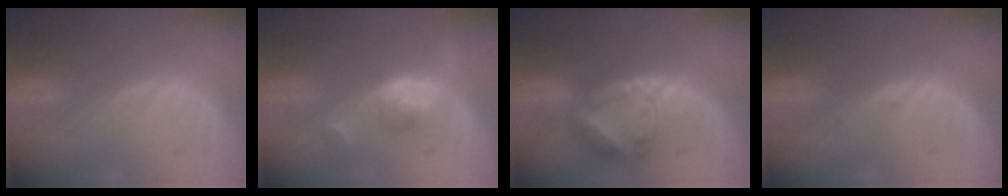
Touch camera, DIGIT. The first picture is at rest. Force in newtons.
{"total": 5.2, "press": 4.8, "slide": 2.1}
{"total": 8.2, "press": 7.1, "slide": 4.0}
{"total": 0.7, "press": 0.4, "slide": 0.5}